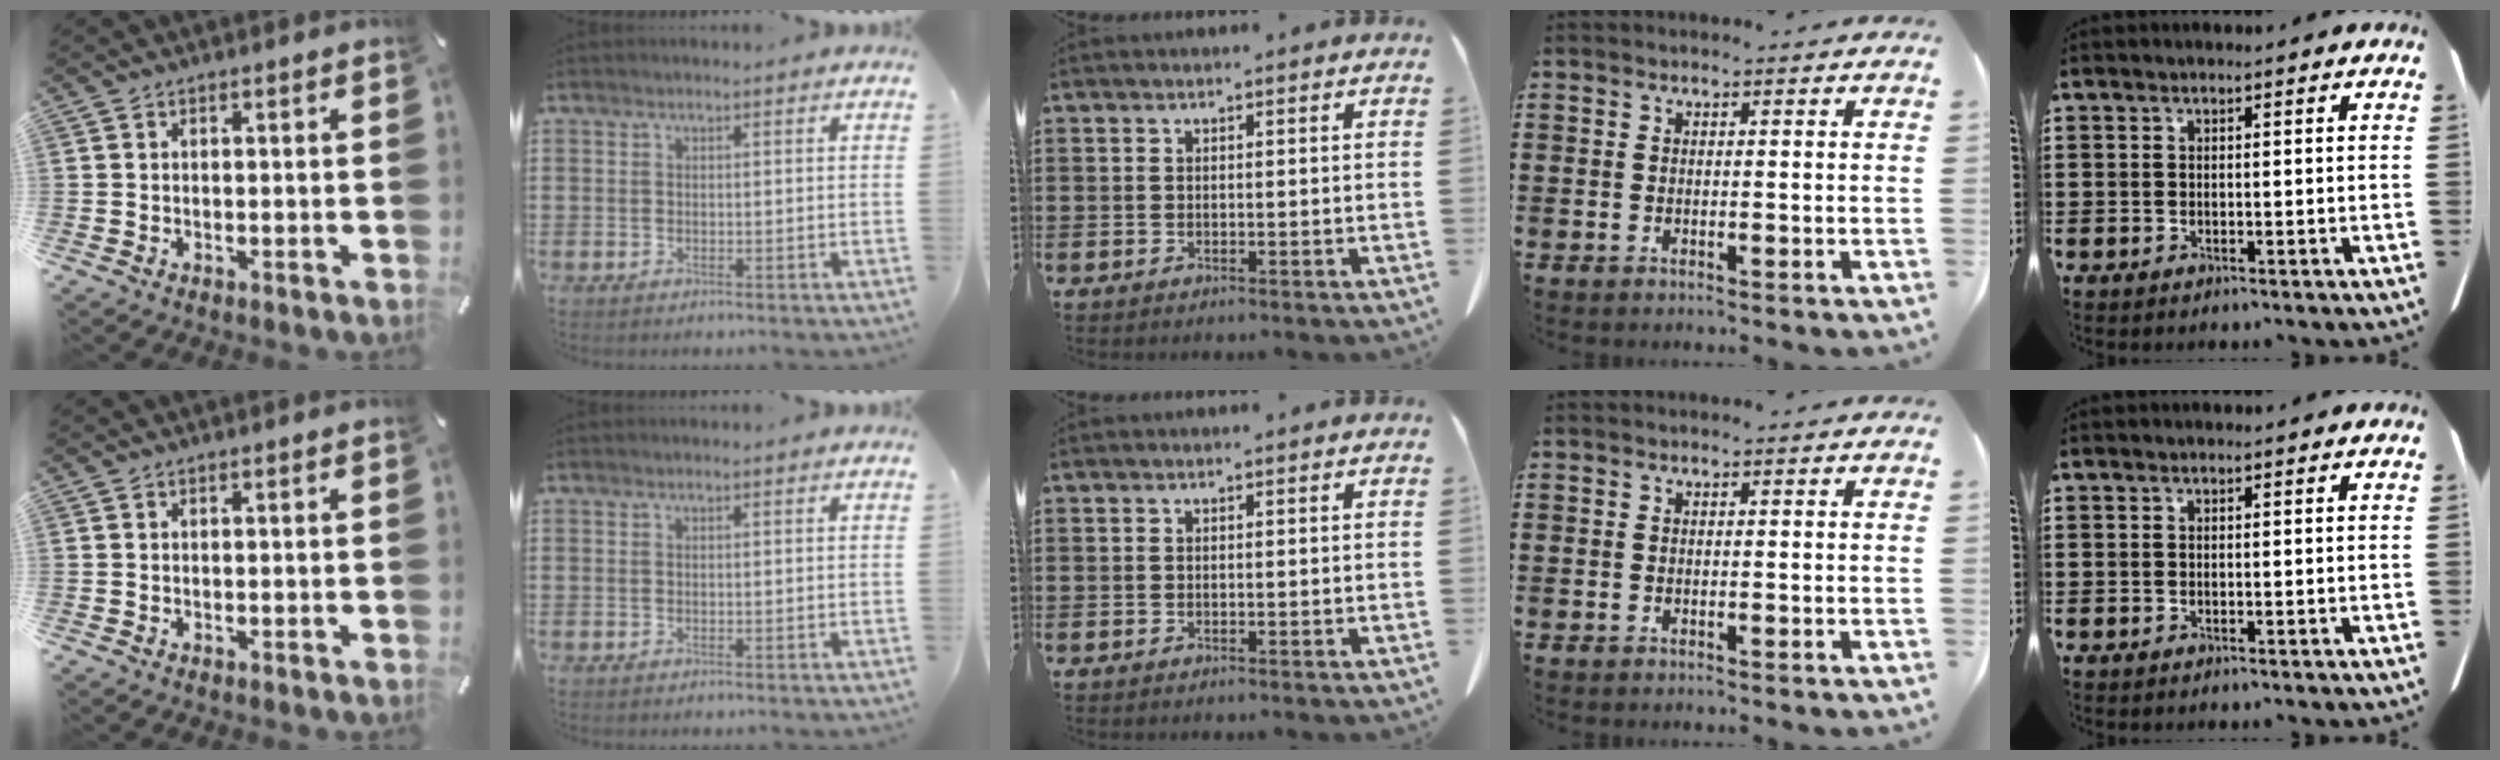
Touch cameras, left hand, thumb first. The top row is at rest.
{}